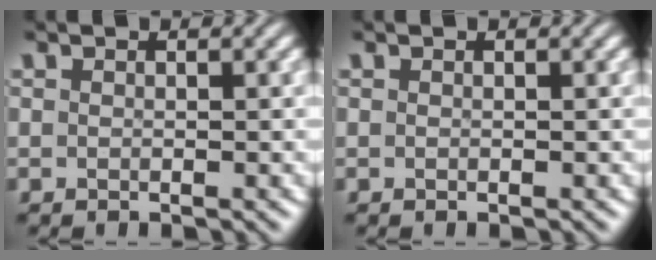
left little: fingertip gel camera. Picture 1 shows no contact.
{"total": 0.0}